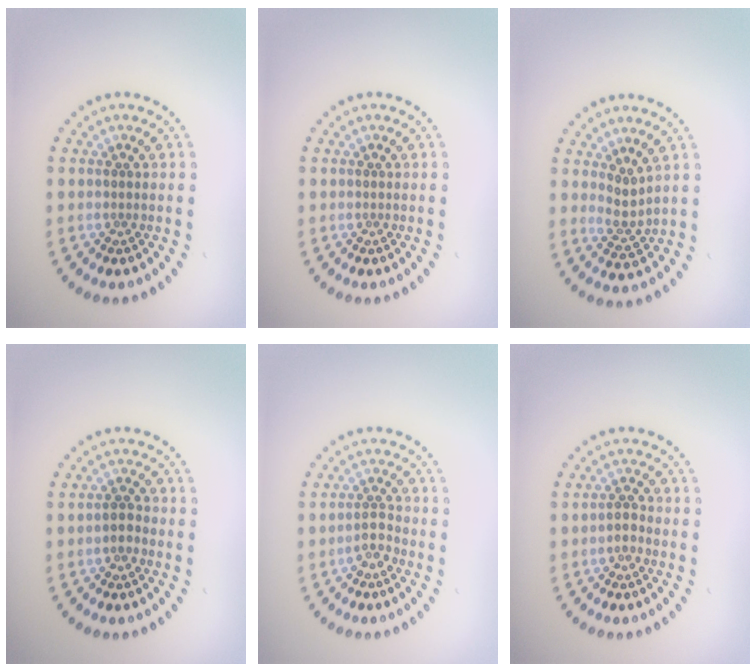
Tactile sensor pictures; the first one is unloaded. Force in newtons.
{"total": 0.0}
{"total": 2.1, "press": 1.7, "slide": 1.3}
{"total": 1.2, "press": 1.1, "slide": 0.4}
{"total": 1.7, "press": 1.2, "slide": 1.1}
{"total": 1.2, "press": 1.0, "slide": 0.7}